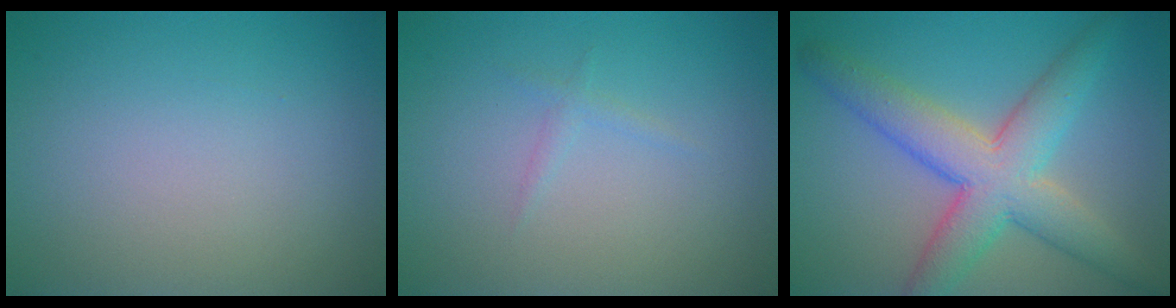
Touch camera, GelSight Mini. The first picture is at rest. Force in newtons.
{"total": 0.8, "press": 0.8, "slide": 0.0}
{"total": 7.4, "press": 7.4, "slide": 0.4}